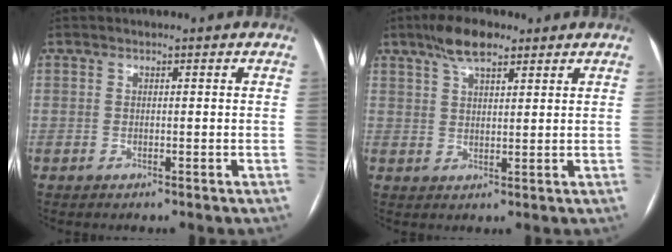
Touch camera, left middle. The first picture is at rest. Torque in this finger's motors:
{"motor_torque": [0.54, -0.52, 0.11, 0.05]}